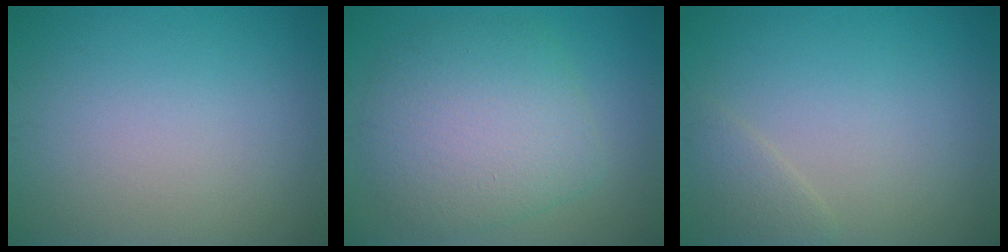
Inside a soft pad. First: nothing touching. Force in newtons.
{"total": 7.0, "press": 7.0, "slide": 0.2}
{"total": 1.6, "press": 1.6, "slide": 0.1}